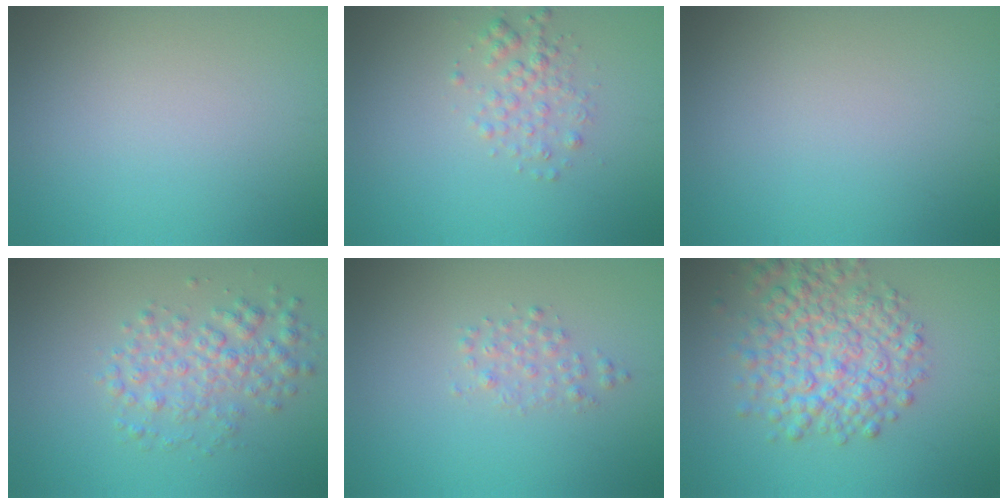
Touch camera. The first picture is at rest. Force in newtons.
{"total": 2.0, "press": 2.0, "slide": 0.1}
{"total": 0.0}
{"total": 3.4, "press": 3.4, "slide": 0.0}
{"total": 1.4, "press": 1.4, "slide": 0.0}
{"total": 6.5, "press": 6.5, "slide": 0.2}